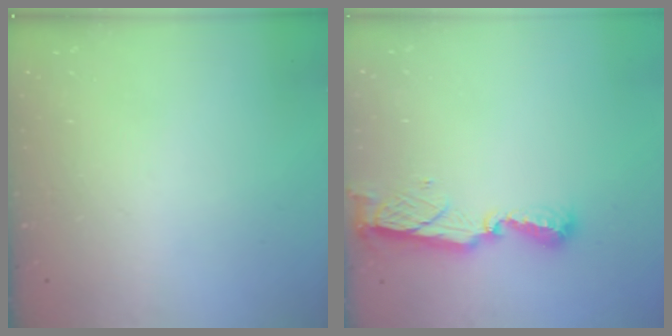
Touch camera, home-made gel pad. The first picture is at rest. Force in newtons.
{"total": 8.5, "press": 8.5, "slide": 0.3}